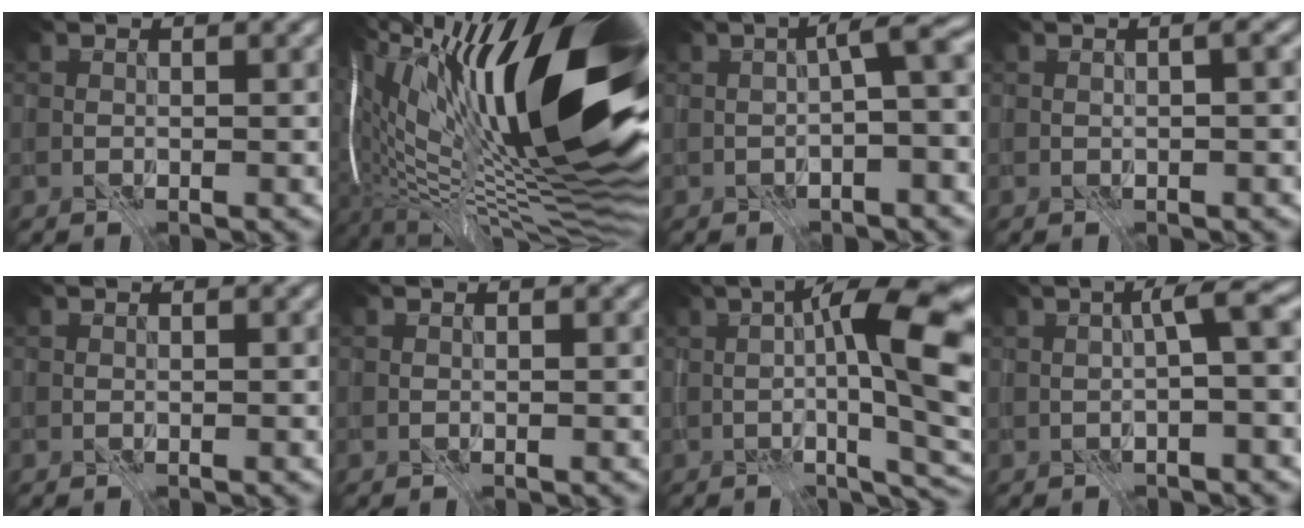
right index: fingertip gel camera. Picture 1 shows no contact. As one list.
[{"total": 21.7, "force": [6.2, 6.5, 19.7], "torque": [-0.313, 0.016, 0.101]}, {"total": 3.6, "force": [-1.1, 0.5, 3.4], "torque": [-0.052, 0.014, -0.023]}, {"total": 0.9, "force": [-0.2, 0.1, 0.9], "torque": [-0.017, -0.001, -0.004]}, {"total": 0.0}, {"total": 0.0}, {"total": 13.0, "force": [-0.7, 3.6, 12.4], "torque": [-0.158, 0.013, -0.011]}, {"total": 2.6, "force": [-0.4, -0.1, 2.6], "torque": [-0.041, 0.014, -0.010]}]